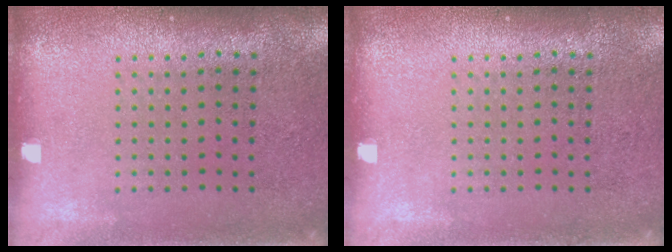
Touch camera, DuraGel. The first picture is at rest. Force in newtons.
{"total": 0.0}